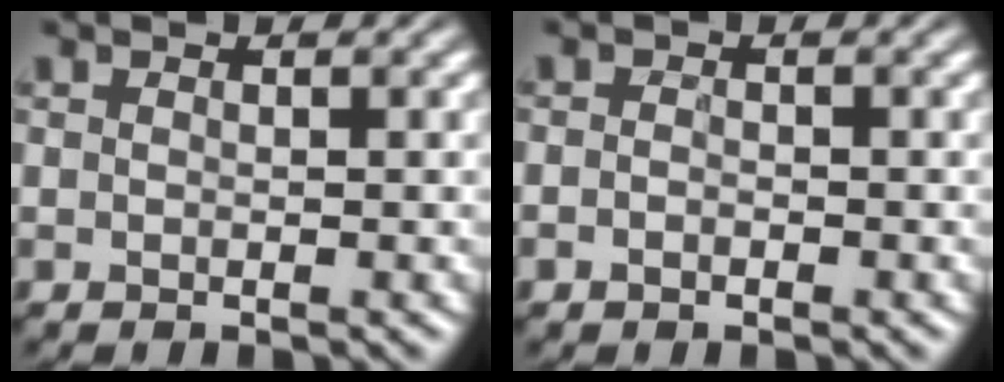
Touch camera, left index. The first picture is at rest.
{"total": 0.6, "force": [-0.6, 0.0, -0.1], "torque": [-0.004, 0.001, -0.003]}